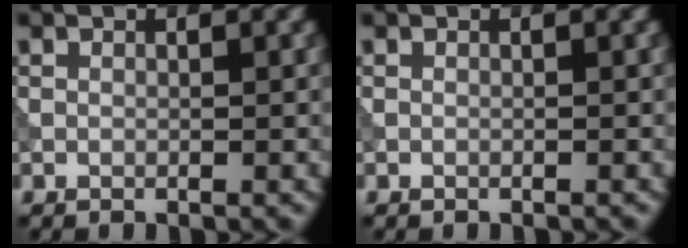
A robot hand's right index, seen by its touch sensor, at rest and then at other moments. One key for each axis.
{"total": 0.6, "fx": -0.6, "fy": 0.1, "fz": 0.1, "tx": 0.002, "ty": 0.000, "tz": -0.008}